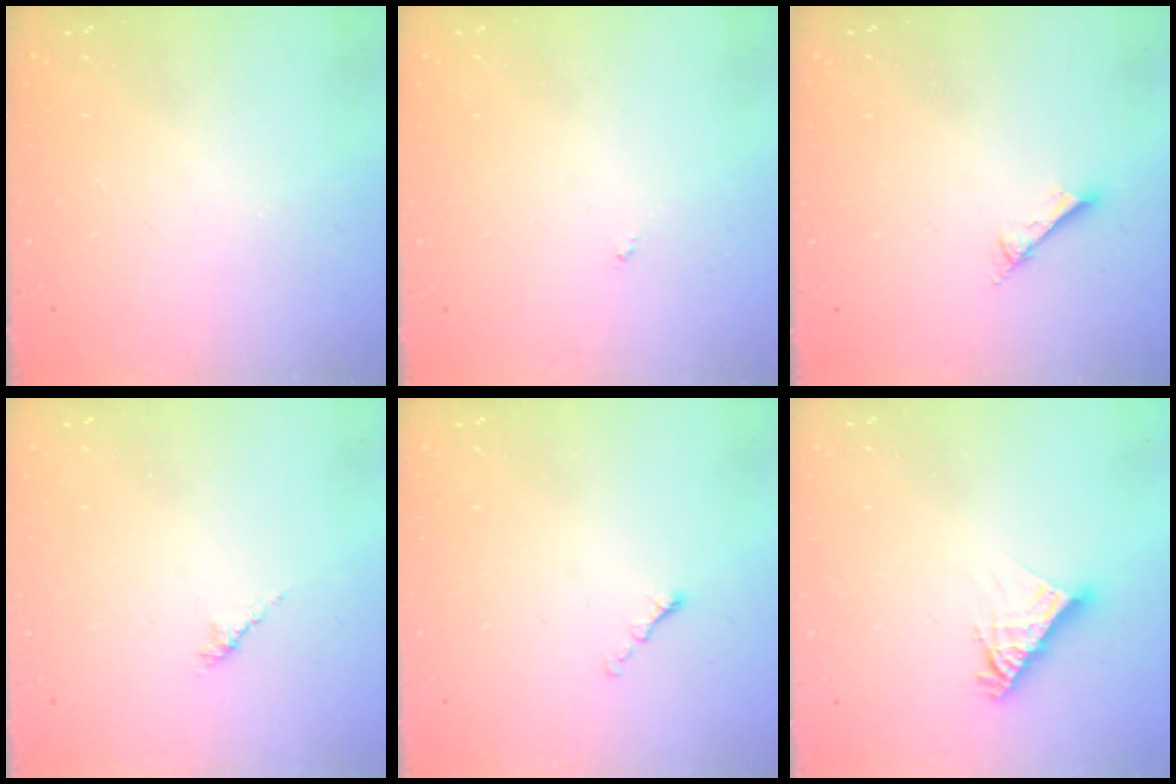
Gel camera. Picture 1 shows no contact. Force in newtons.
{"total": 0.0}
{"total": 2.6, "press": 2.6, "slide": 0.1}
{"total": 2.6, "press": 2.4, "slide": 0.7}
{"total": 0.6, "press": 0.5, "slide": 0.2}
{"total": 8.4, "press": 8.4, "slide": 0.7}